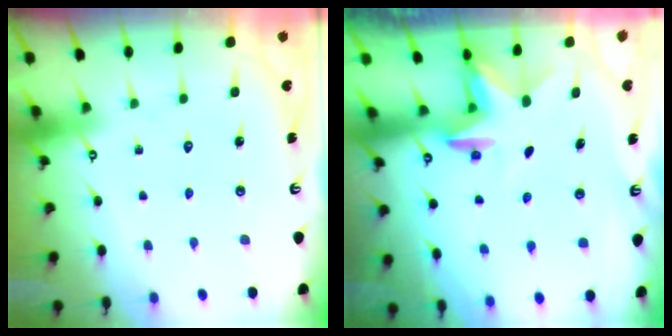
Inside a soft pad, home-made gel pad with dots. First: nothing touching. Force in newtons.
{"total": 2.5, "press": 2.5, "slide": 0.4}